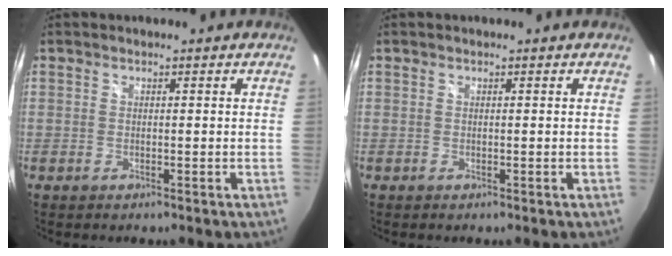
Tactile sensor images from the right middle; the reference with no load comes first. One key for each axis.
{"total": 0.0}